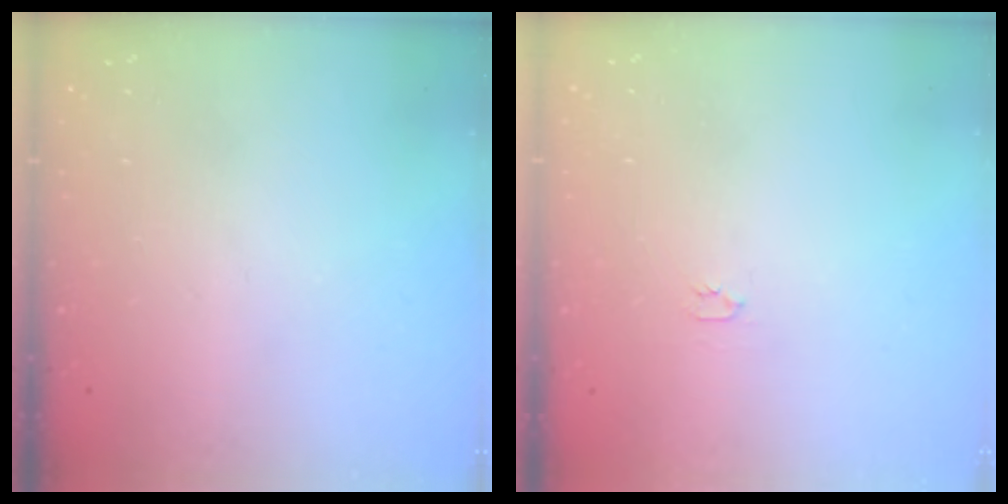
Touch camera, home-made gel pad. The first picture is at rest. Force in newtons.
{"total": 2.0, "press": 2.0, "slide": 0.3}